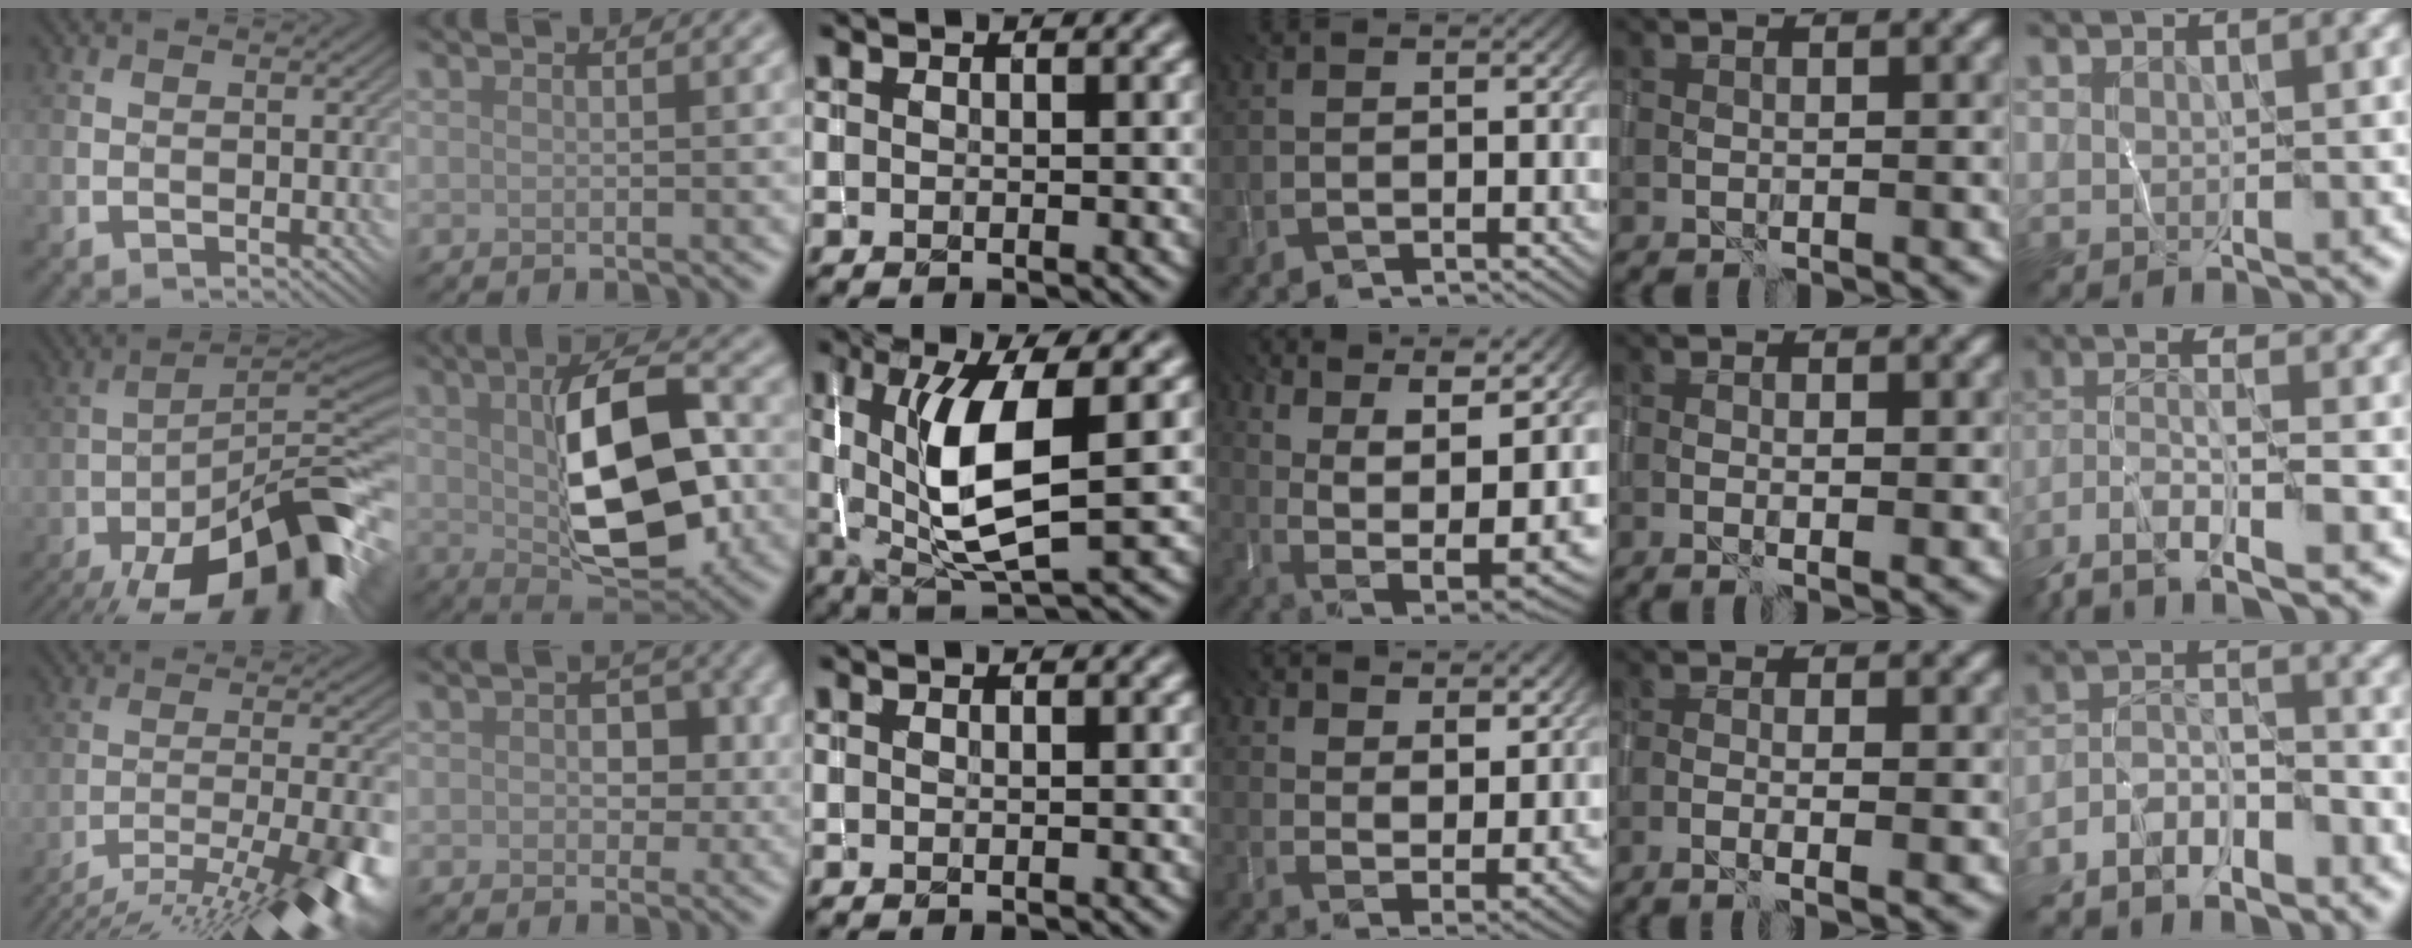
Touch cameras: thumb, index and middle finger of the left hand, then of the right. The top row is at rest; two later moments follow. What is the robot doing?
{"motion": "wrap", "object": "yarn"}